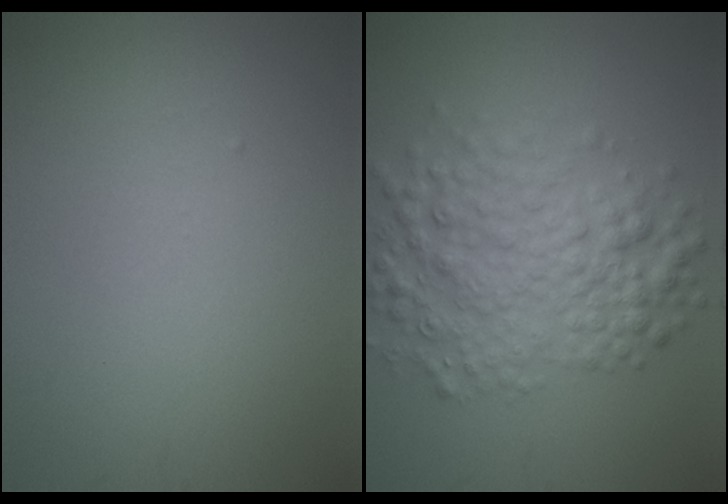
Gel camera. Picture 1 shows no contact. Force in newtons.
{"total": 6.2, "press": 6.2, "slide": 0.0}